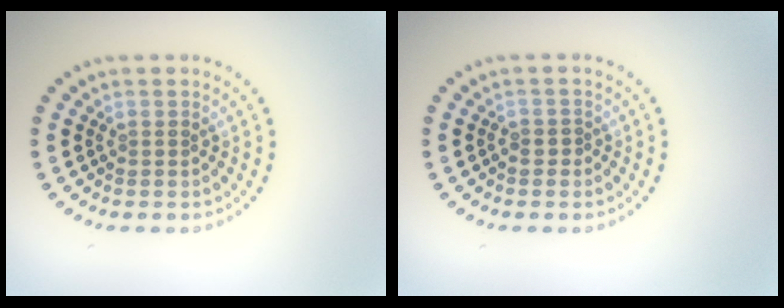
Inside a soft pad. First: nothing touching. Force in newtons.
{"total": 0.8, "press": 0.5, "slide": 0.6}